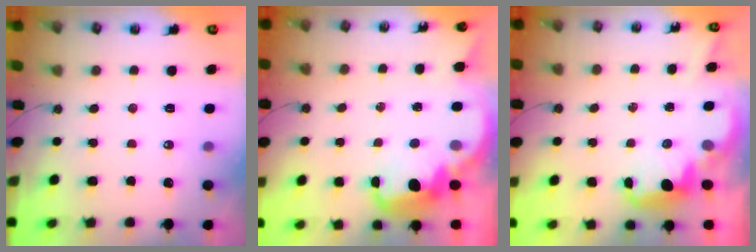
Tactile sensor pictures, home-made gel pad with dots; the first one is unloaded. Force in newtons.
{"total": 4.9, "press": 4.9, "slide": 0.5}
{"total": 3.0, "press": 2.9, "slide": 0.7}